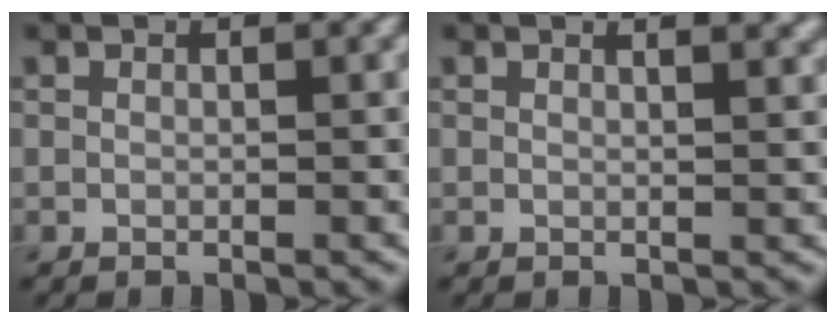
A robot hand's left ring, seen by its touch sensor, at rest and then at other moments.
{"total": 3.0, "force": [2.1, 1.2, 1.6], "torque": [-0.002, 0.013, 0.012]}